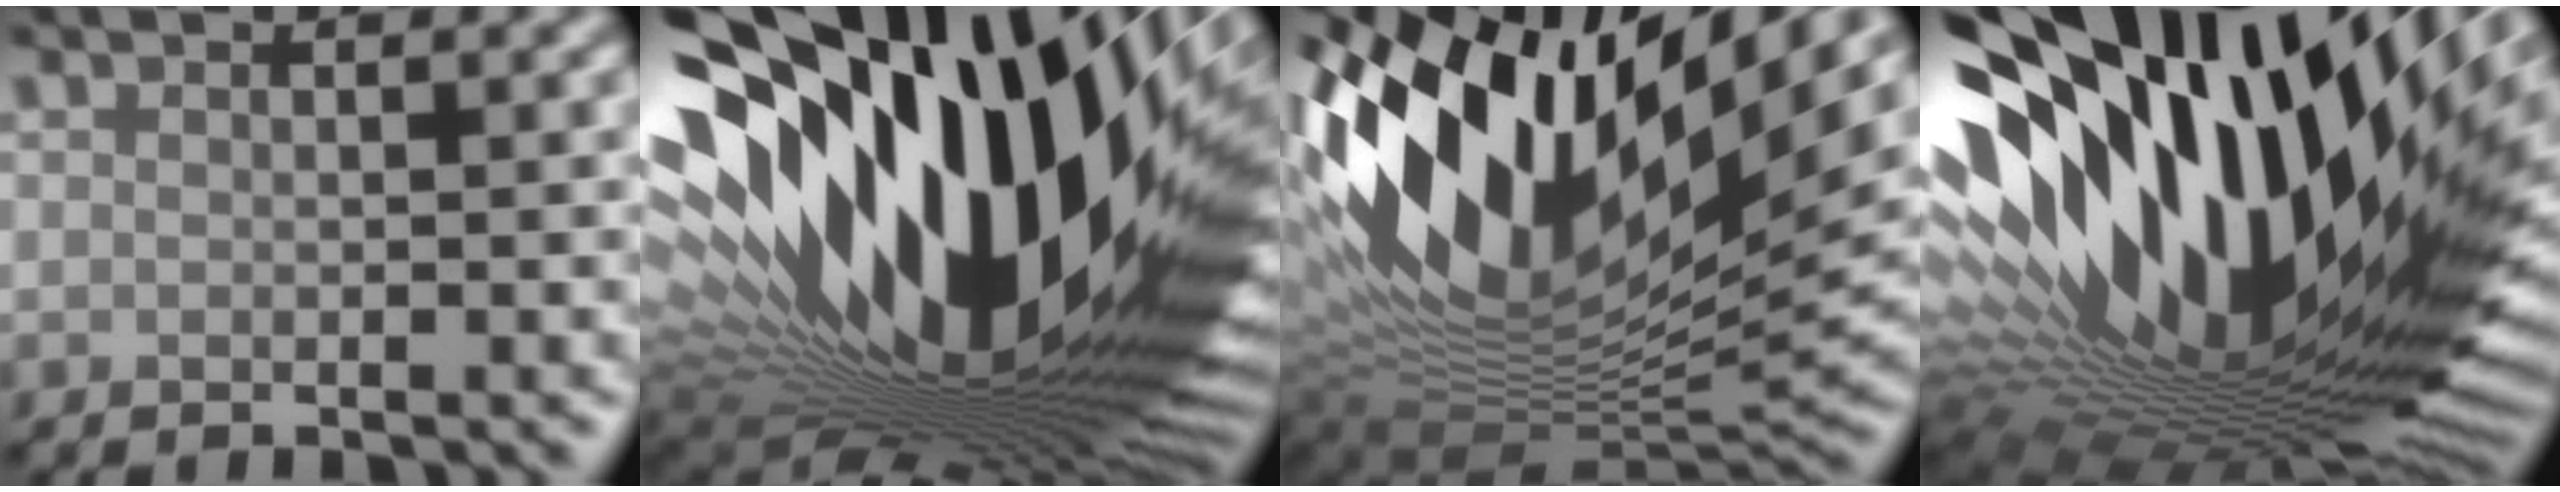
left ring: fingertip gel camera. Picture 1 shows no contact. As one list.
[{"total": 21.2, "force": [5.8, 9.7, 17.9], "torque": [-0.298, -0.006, 0.102]}, {"total": 17.0, "force": [5.6, 7.3, 14.4], "torque": [-0.267, 0.016, 0.095]}, {"total": 20.5, "force": [6.6, 8.3, 17.6], "torque": [-0.302, -0.010, 0.124]}]